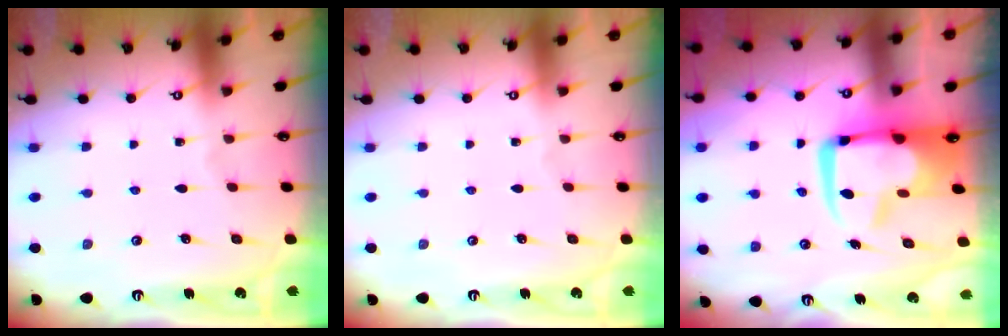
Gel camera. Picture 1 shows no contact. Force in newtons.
{"total": 0.0}
{"total": 13.3, "press": 13.2, "slide": 1.6}